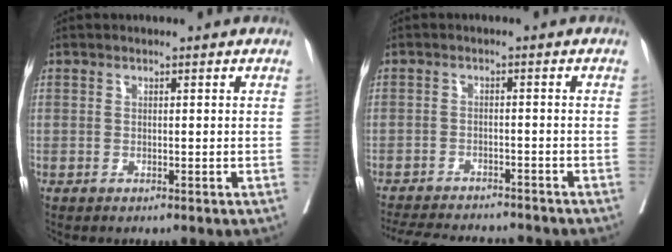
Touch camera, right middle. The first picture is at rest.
{"total": 12.8, "force": [-11.8, 2.6, 4.2], "torque": [-0.085, -0.006, -0.160]}